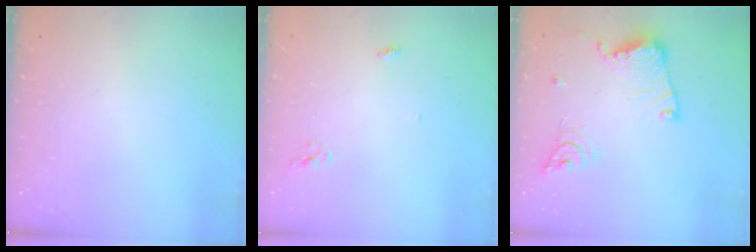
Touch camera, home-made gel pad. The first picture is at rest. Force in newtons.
{"total": 3.8, "press": 3.8, "slide": 0.1}
{"total": 15.6, "press": 15.5, "slide": 1.5}